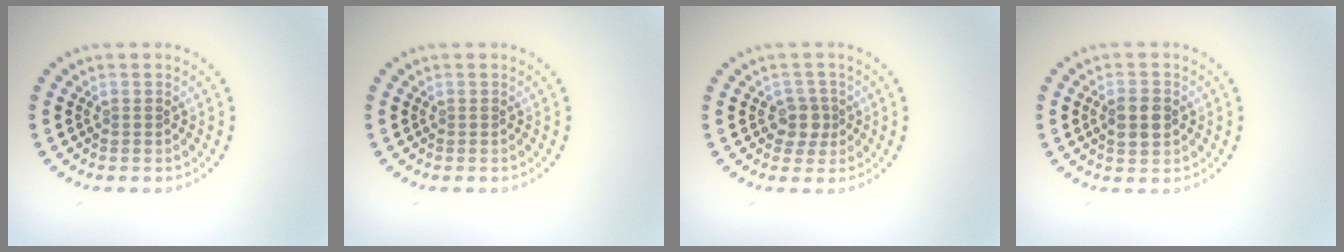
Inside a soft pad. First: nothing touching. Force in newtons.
{"total": 0.0}
{"total": 2.0, "press": 1.6, "slide": 1.1}
{"total": 2.8, "press": 2.8, "slide": 0.1}